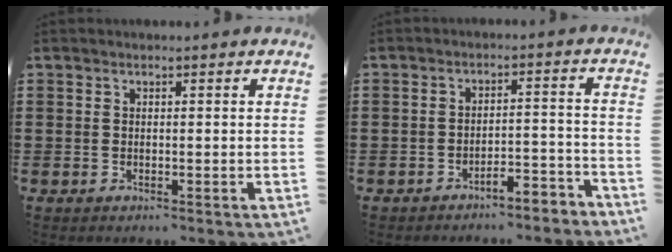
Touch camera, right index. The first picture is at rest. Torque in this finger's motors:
{"motor_torque": [-0.80, 1.33, -0.08, -0.06]}